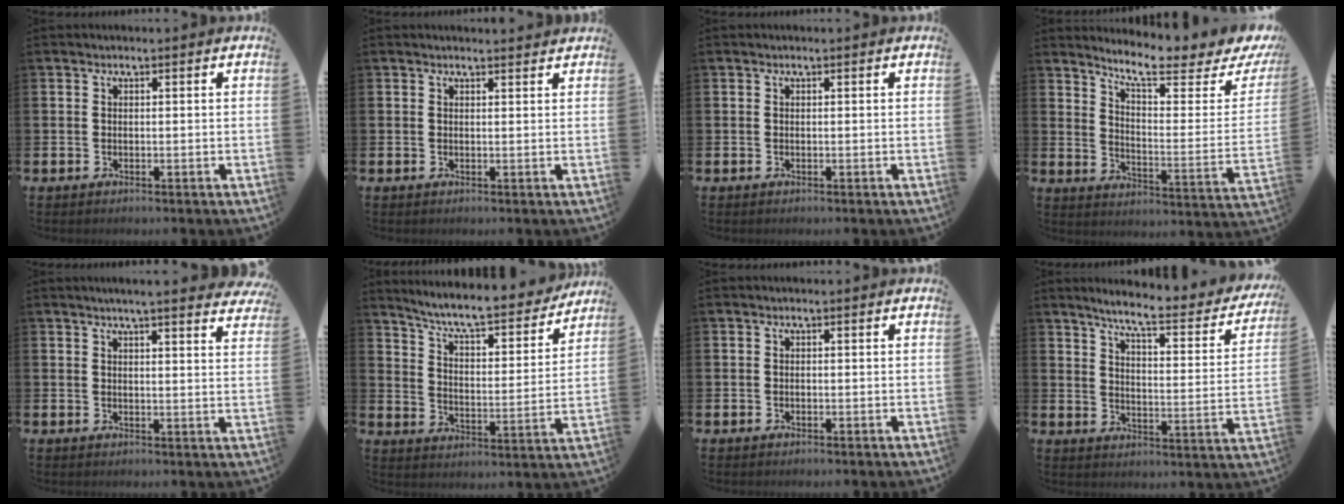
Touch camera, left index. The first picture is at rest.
{"total": 1.0, "force": [1.0, 0.0, 0.0], "torque": [0.007, -0.003, 0.016]}
{"total": 0.0}
{"total": 8.5, "force": [7.4, 1.4, 3.9], "torque": [-0.087, -0.060, 0.121]}
{"total": 4.0, "force": [3.8, -0.4, 1.2], "torque": [-0.021, -0.019, 0.066]}
{"total": 8.1, "force": [7.5, 1.0, 2.8], "torque": [-0.084, -0.059, 0.126]}
{"total": 0.0}
{"total": 6.7, "force": [5.8, 0.7, 3.3], "torque": [-0.075, -0.045, 0.088]}